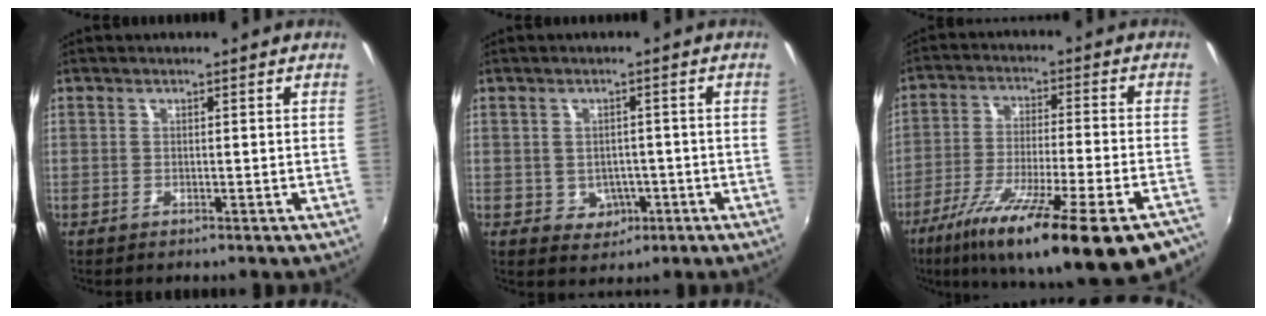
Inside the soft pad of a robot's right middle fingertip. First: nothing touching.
{"total": 4.2, "force": [-1.1, 3.8, 1.3], "torque": [-0.032, 0.005, -0.002]}
{"total": 25.9, "force": [-17.8, 4.6, 18.3], "torque": [-0.311, -0.077, -0.271]}